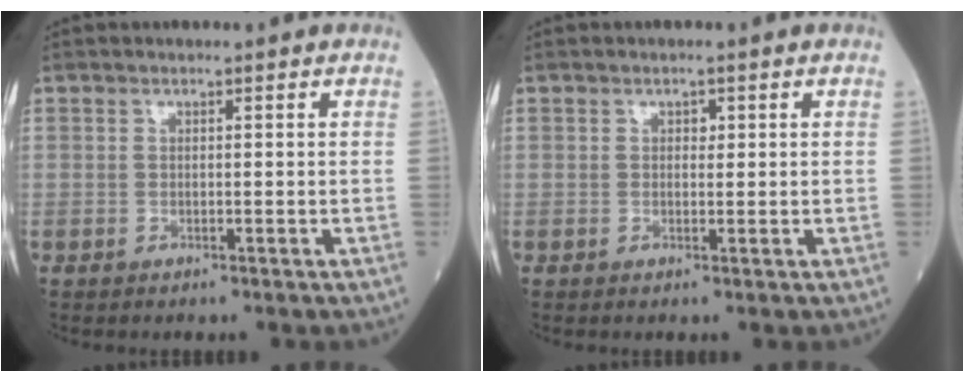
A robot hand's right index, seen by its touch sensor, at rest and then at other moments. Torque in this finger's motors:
{"motor_torque": [0.00, 0.08, -0.06, -0.01]}